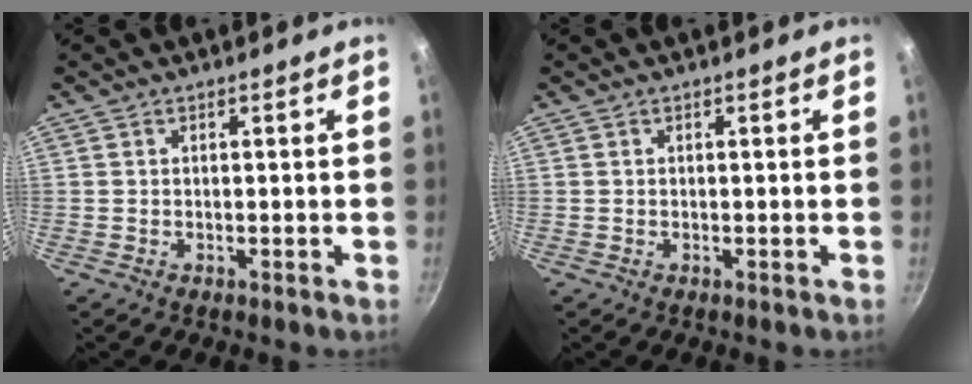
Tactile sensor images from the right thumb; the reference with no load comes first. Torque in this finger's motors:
{"motor_torque": [-0.06, 0.04, 0.00, 0.04, 0.02]}